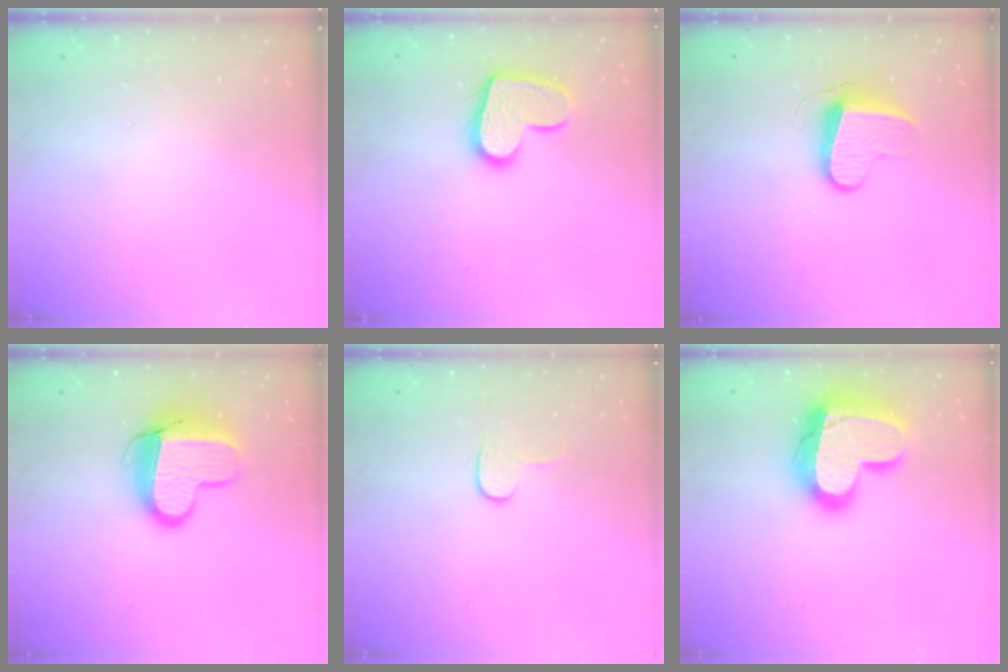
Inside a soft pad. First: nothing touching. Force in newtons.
{"total": 14.0, "press": 14.0, "slide": 1.3}
{"total": 9.0, "press": 9.0, "slide": 0.6}
{"total": 12.7, "press": 12.6, "slide": 1.1}
{"total": 3.4, "press": 3.4, "slide": 0.4}
{"total": 21.4, "press": 21.3, "slide": 1.7}